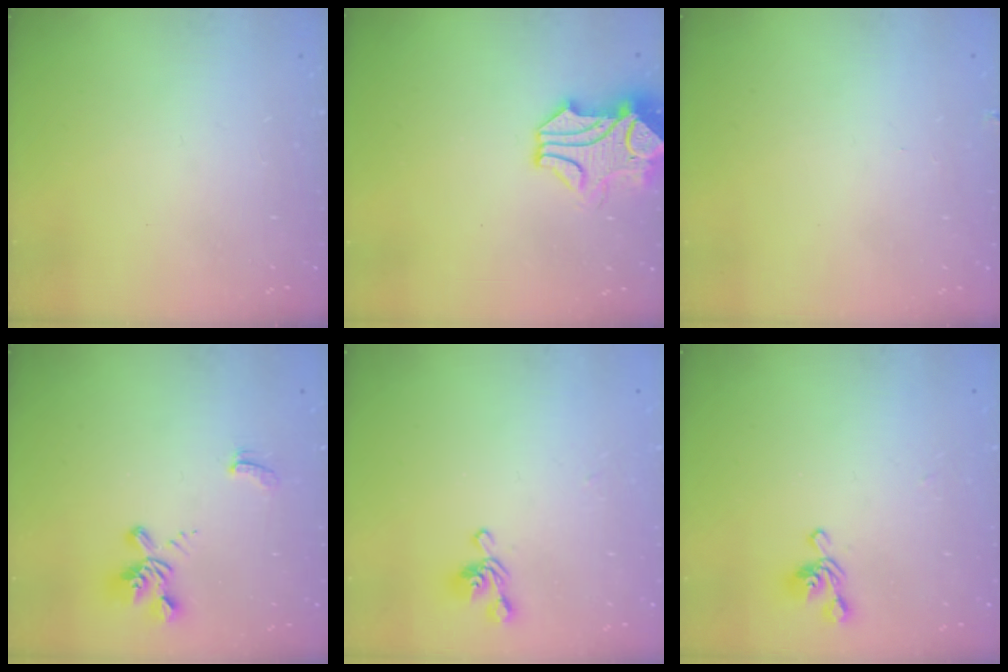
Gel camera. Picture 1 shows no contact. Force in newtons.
{"total": 1.6, "press": 1.2, "slide": 1.1}
{"total": 0.0}
{"total": 2.4, "press": 2.1, "slide": 1.2}
{"total": 2.7, "press": 2.6, "slide": 0.6}
{"total": 2.7, "press": 2.6, "slide": 0.6}